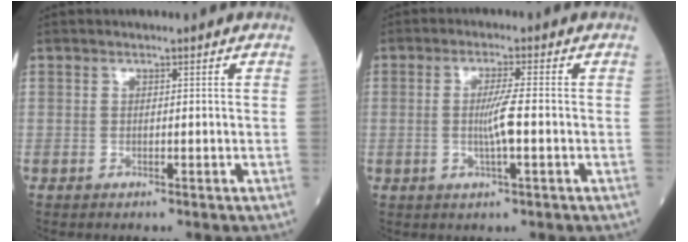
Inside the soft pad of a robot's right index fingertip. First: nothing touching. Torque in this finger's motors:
{"motor_torque": [0.12, -0.05, 0.09, 0.02]}